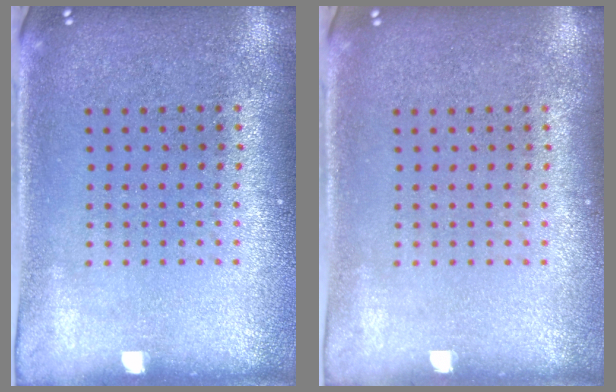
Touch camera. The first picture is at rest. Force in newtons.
{"total": 0.0}